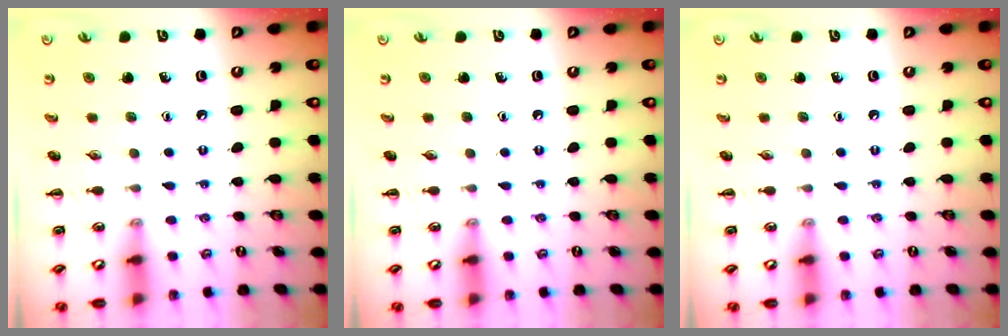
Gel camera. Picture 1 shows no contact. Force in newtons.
{"total": 0.0}
{"total": 0.0}